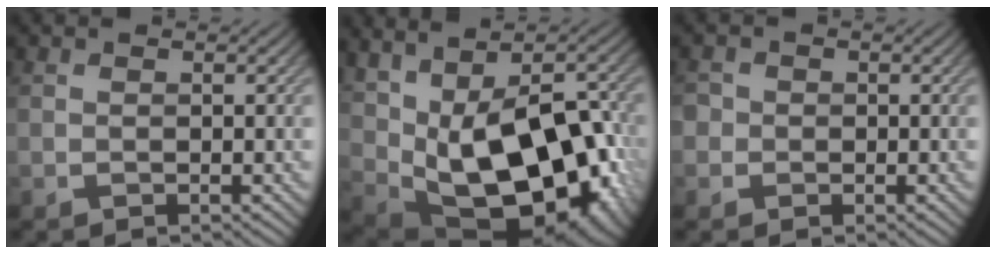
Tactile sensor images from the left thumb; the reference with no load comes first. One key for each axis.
{"total": 20.2, "fx": -1.0, "fy": 11.3, "fz": 16.7, "tx": -0.256, "ty": -0.024, "tz": 0.026}
{"total": 2.2, "fx": -0.1, "fy": 2.1, "fz": 0.3, "tx": -0.007, "ty": 0.005, "tz": -0.013}